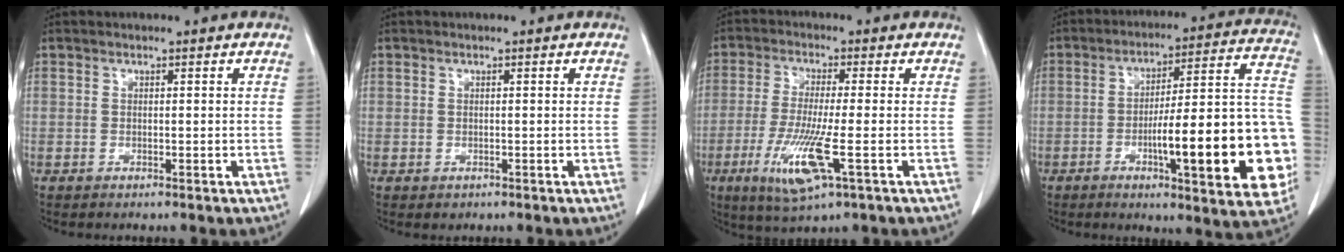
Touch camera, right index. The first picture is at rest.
{"total": 0.9, "force": [-0.2, 0.9, 0.1], "torque": [0.001, 0.004, -0.002]}
{"total": 9.9, "force": [-3.5, 0.6, 9.2], "torque": [-0.189, -0.028, -0.066]}
{"total": 22.4, "force": [-5.9, 3.5, 21.4], "torque": [-0.222, 0.024, -0.074]}